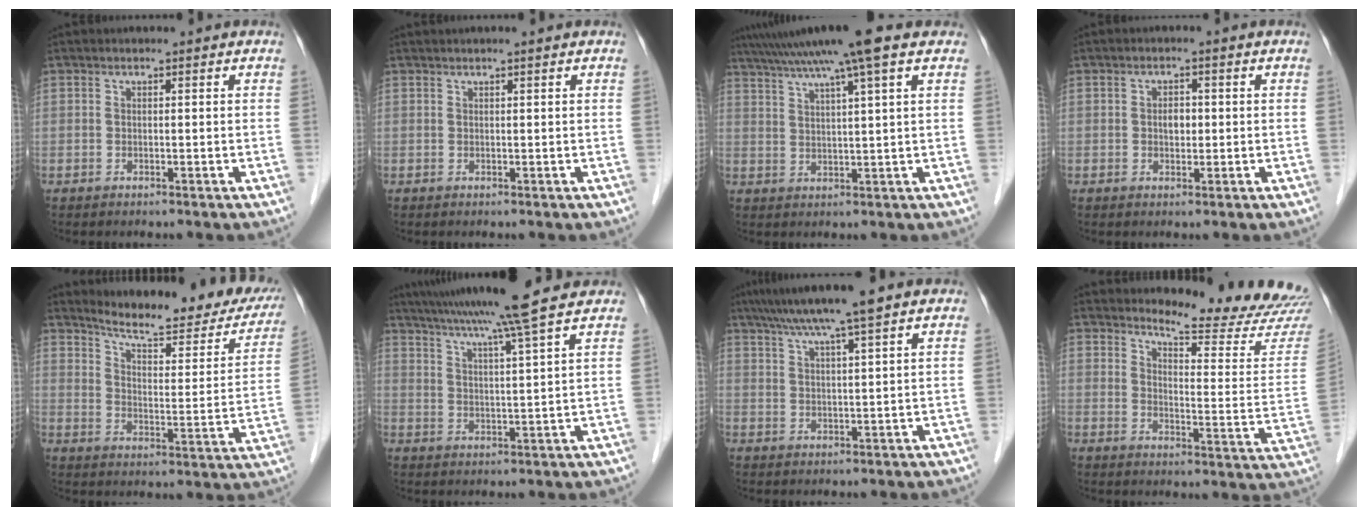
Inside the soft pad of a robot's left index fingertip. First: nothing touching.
{"total": 0.9, "force": [0.6, -0.3, 0.6], "torque": [-0.017, 0.003, 0.019]}
{"total": 12.3, "force": [9.2, -1.2, 8.0], "torque": [-0.138, 0.024, 0.133]}
{"total": 2.1, "force": [0.0, 1.4, 1.6], "torque": [-0.027, 0.002, 0.000]}
{"total": 21.0, "force": [18.7, 4.0, 8.8], "torque": [-0.110, -0.054, 0.233]}
{"total": 14.6, "force": [12.3, -2.0, 7.7], "torque": [-0.131, -0.002, 0.175]}
{"total": 8.7, "force": [6.6, -1.0, 5.6], "torque": [-0.093, 0.019, 0.105]}
{"total": 16.9, "force": [16.4, 0.1, 4.3], "torque": [-0.057, -0.124, 0.189]}